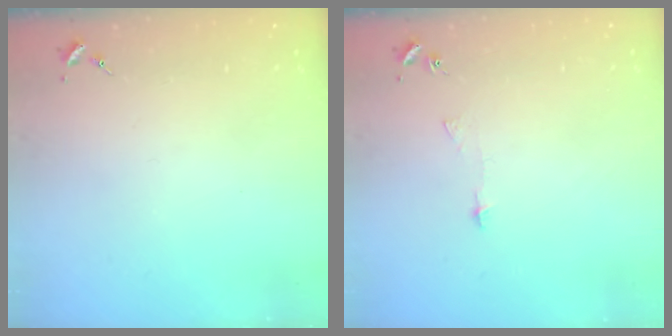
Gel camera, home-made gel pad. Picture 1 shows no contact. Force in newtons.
{"total": 4.0, "press": 4.0, "slide": 0.4}